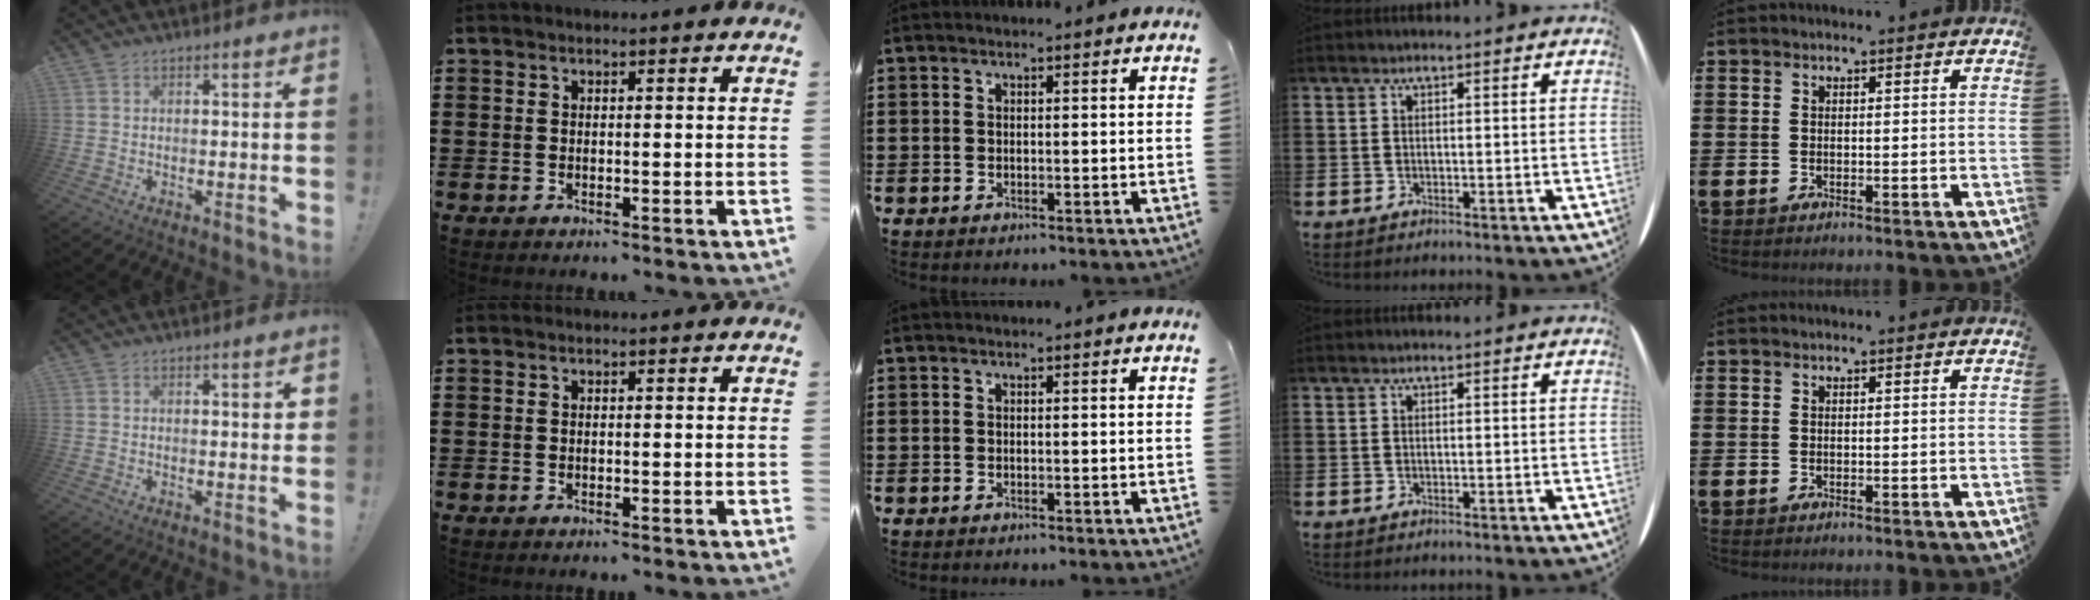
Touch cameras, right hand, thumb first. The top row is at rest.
{"thumb": {"total": 1.2, "force": [0.4, 0.3, 1.1], "torque": [-0.014, -0.001, 0.004]}}